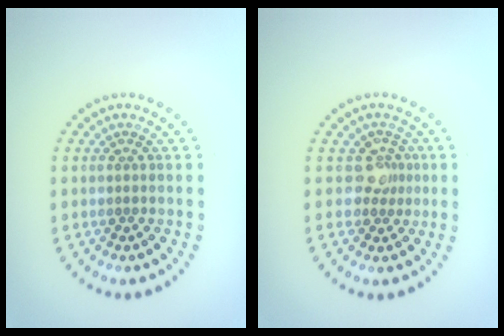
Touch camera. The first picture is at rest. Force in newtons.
{"total": 2.0, "press": 1.6, "slide": 1.3}